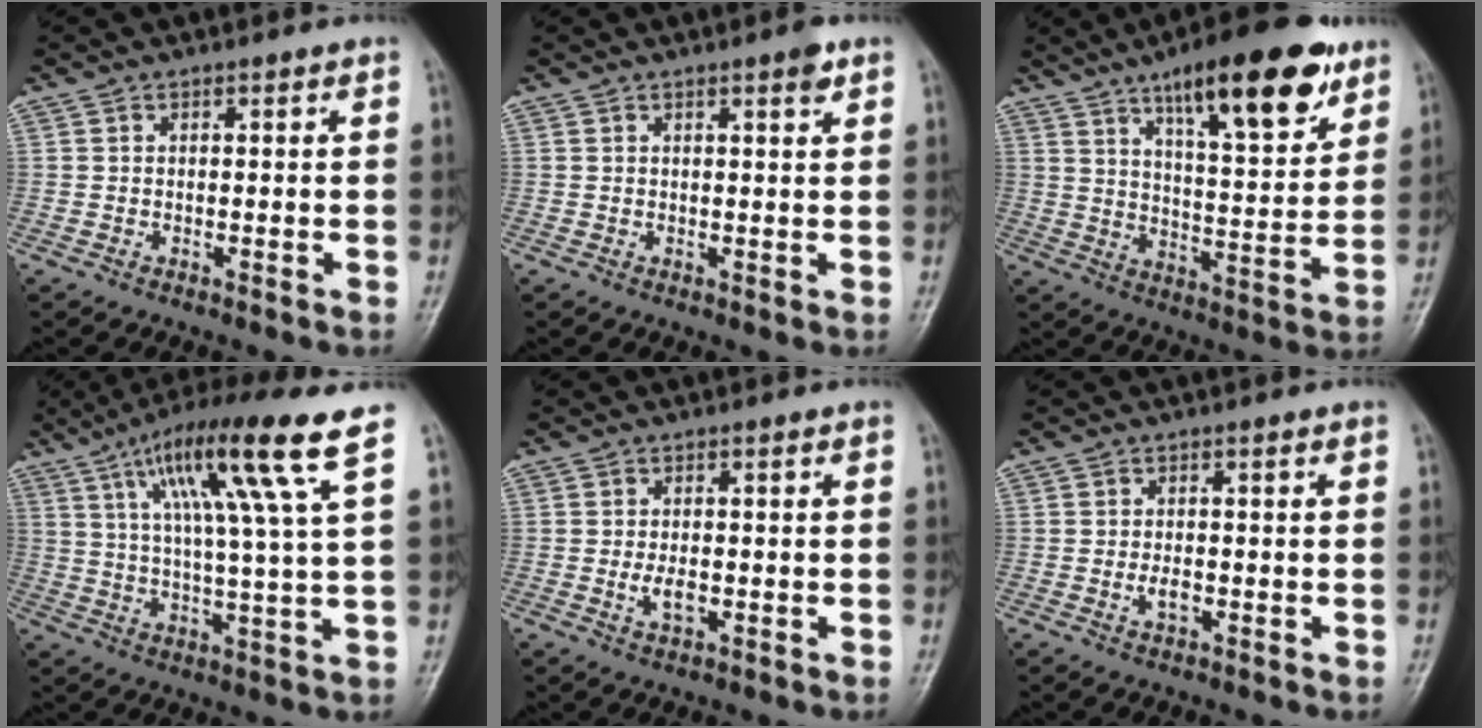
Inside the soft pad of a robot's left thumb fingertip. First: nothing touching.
{"total": 2.0, "force": [1.3, 0.3, 1.5], "torque": [-0.022, -0.006, 0.016]}
{"total": 19.0, "force": [11.4, 5.7, 14.1], "torque": [-0.177, -0.051, 0.176]}
{"total": 16.2, "force": [7.8, 0.5, 14.2], "torque": [-0.244, -0.013, 0.128]}
{"total": 3.0, "force": [-0.6, 1.5, 2.5], "torque": [-0.046, -0.002, -0.010]}
{"total": 2.2, "force": [-0.6, 1.2, 1.8], "torque": [-0.031, 0.003, -0.011]}